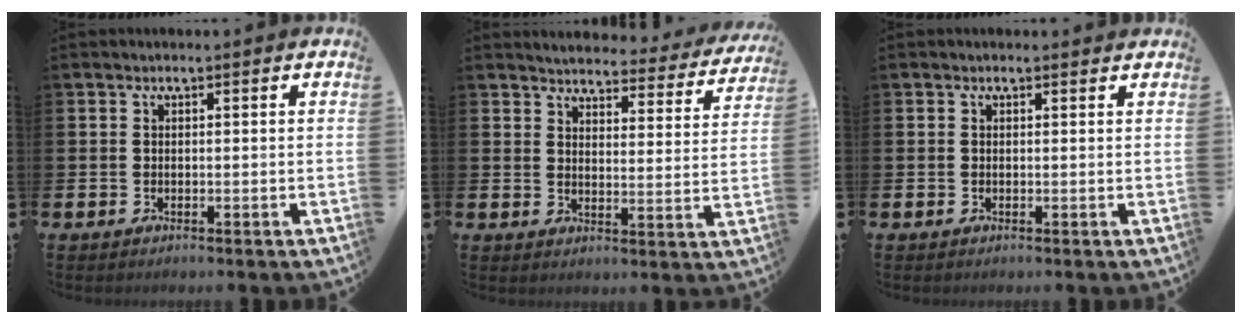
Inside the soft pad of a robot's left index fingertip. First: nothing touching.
{"total": 3.8, "force": [3.8, 0.7, 0.4], "torque": [-0.021, -0.034, 0.060]}
{"total": 0.0}